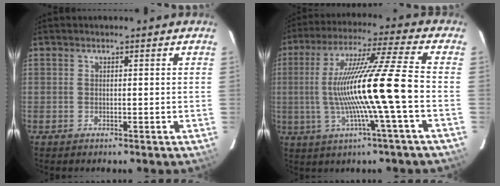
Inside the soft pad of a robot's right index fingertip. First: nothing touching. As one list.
[{"total": 15.0, "force": [-2.8, -2.5, 14.6], "torque": [-0.265, -0.006, -0.043]}]